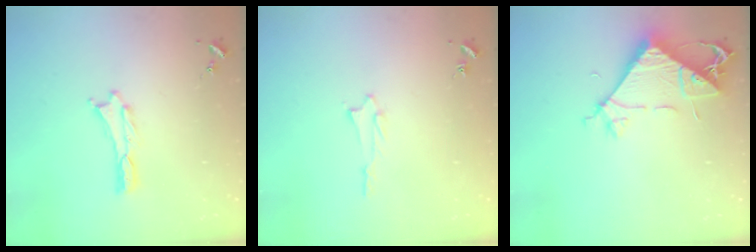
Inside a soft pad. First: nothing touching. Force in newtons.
{"total": 1.2, "press": 1.2, "slide": 0.1}
{"total": 7.8, "press": 7.7, "slide": 1.2}